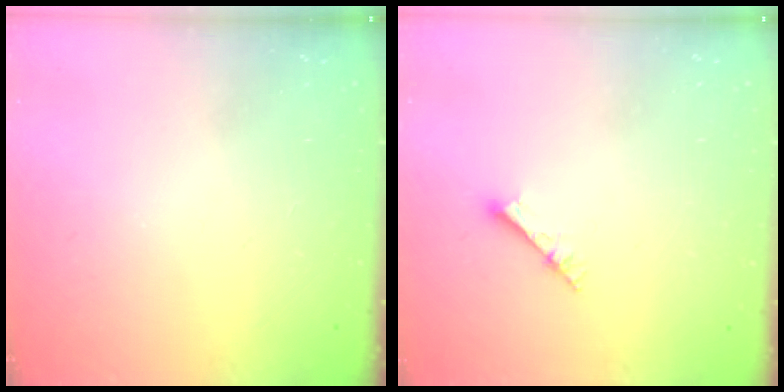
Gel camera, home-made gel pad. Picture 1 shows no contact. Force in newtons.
{"total": 3.4, "press": 3.4, "slide": 0.3}